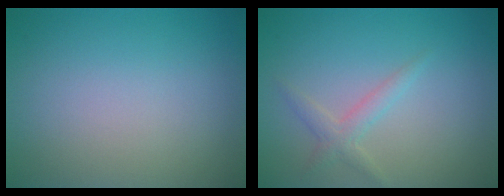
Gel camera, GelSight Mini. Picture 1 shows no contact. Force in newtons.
{"total": 1.7, "press": 1.6, "slide": 0.1}